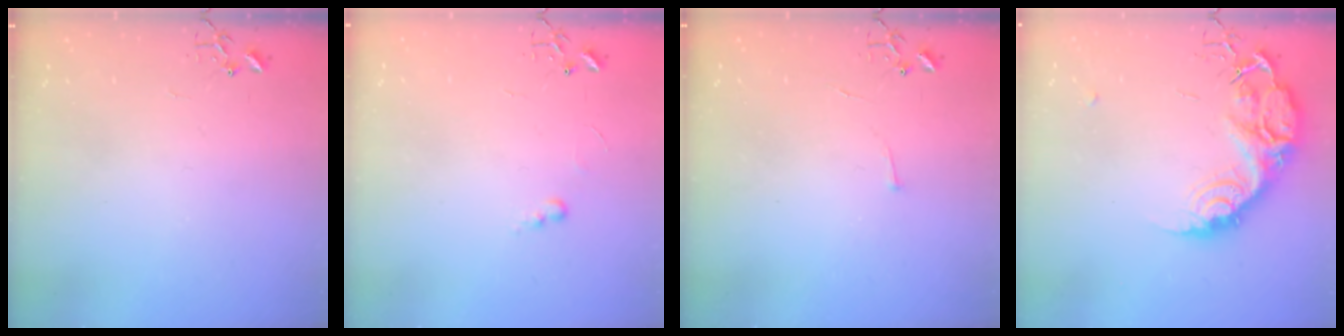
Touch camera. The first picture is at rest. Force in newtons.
{"total": 4.4, "press": 4.4, "slide": 0.6}
{"total": 2.9, "press": 2.9, "slide": 0.4}
{"total": 16.4, "press": 16.3, "slide": 1.2}